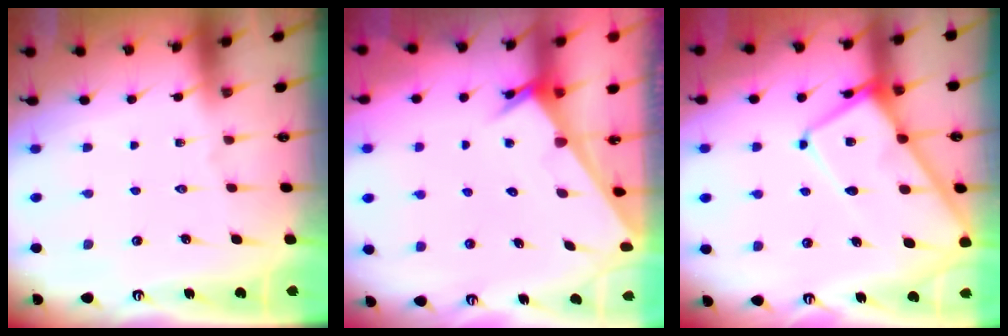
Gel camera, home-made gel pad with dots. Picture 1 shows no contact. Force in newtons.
{"total": 2.6, "press": 2.6, "slide": 0.1}
{"total": 13.5, "press": 13.4, "slide": 1.5}